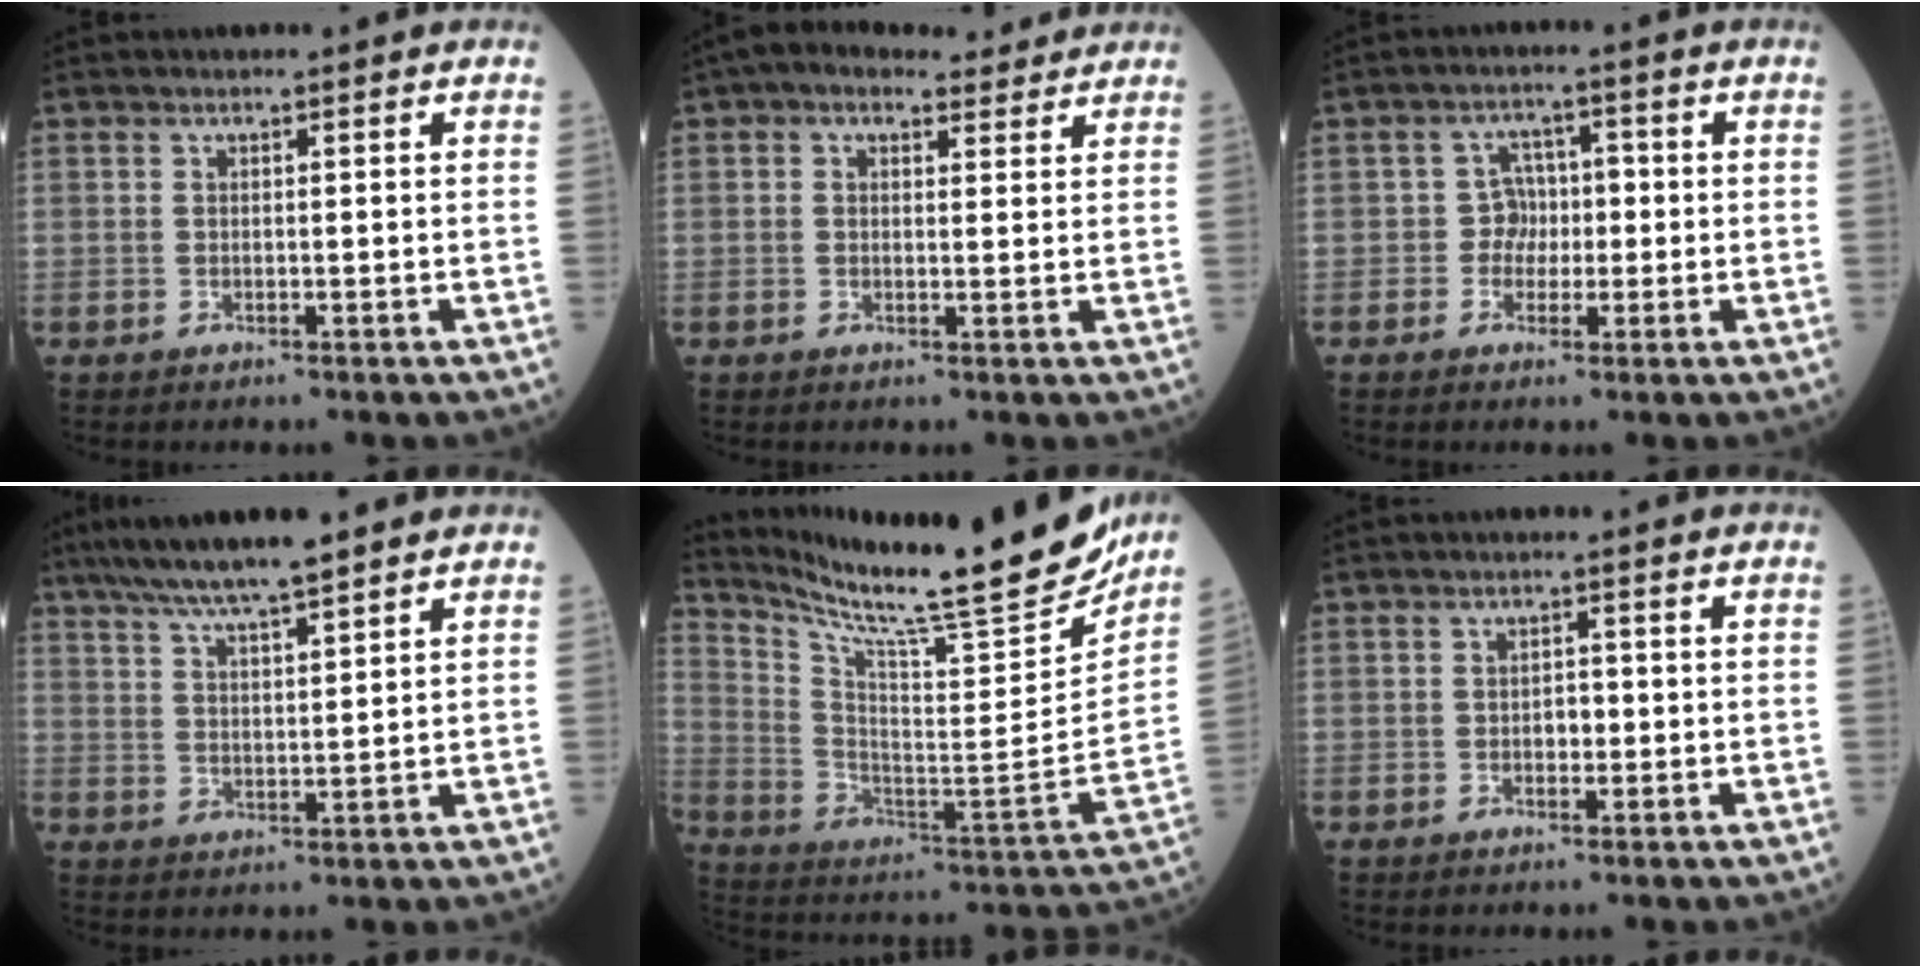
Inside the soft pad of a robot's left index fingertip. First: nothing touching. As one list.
[{"total": 6.1, "force": [4.7, 3.1, 2.5], "torque": [-0.038, 0.033, 0.070]}, {"total": 3.6, "force": [-0.6, 3.2, 1.4], "torque": [-0.015, 0.011, -0.015]}, {"total": 9.7, "force": [7.9, 0.6, 5.6], "torque": [-0.100, 0.027, 0.137]}, {"total": 25.1, "force": [22.4, 1.3, 11.4], "torque": [-0.204, -0.081, 0.330]}, {"total": 1.7, "force": [-0.3, 1.0, 1.4], "torque": [-0.018, 0.004, -0.004]}]